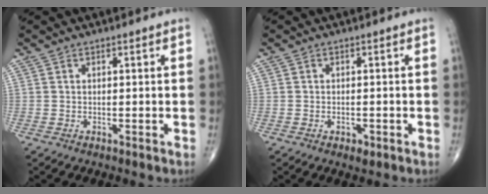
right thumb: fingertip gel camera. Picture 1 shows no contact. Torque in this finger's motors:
{"motor_torque": [0.05, 0.04, -0.37, -0.05, -0.03]}